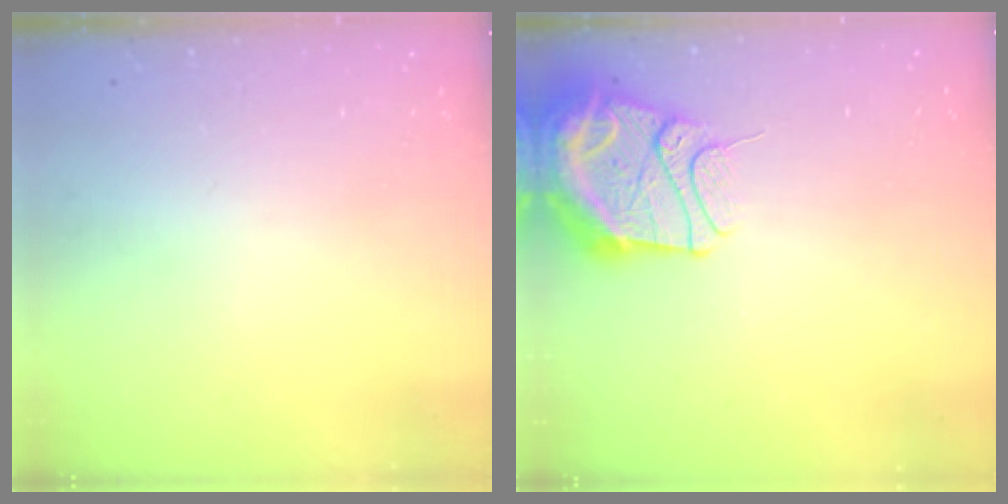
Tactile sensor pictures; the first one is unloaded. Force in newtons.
{"total": 14.8, "press": 14.7, "slide": 1.7}